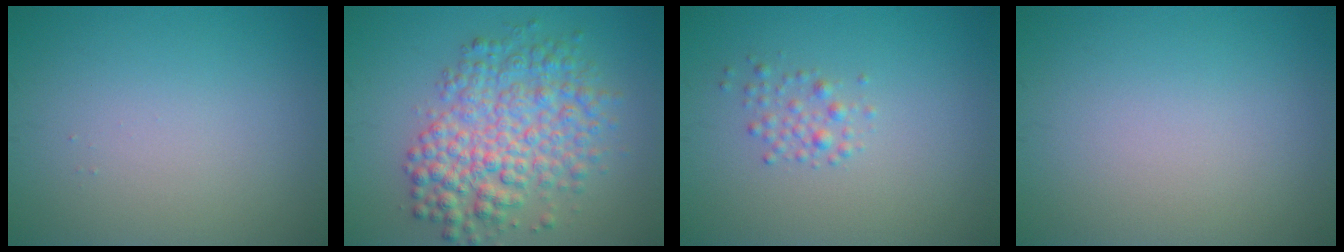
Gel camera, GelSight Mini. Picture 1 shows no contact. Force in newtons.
{"total": 7.0, "press": 7.0, "slide": 0.1}
{"total": 1.4, "press": 1.4, "slide": 0.0}
{"total": 0.0}